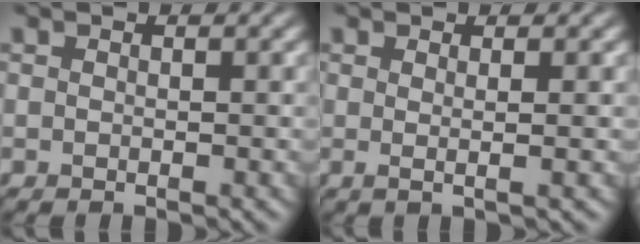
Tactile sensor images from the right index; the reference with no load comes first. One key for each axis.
{"total": 1.6, "fx": 0.3, "fy": 0.5, "fz": 1.5, "tx": -0.020, "ty": 0.001, "tz": 0.000}